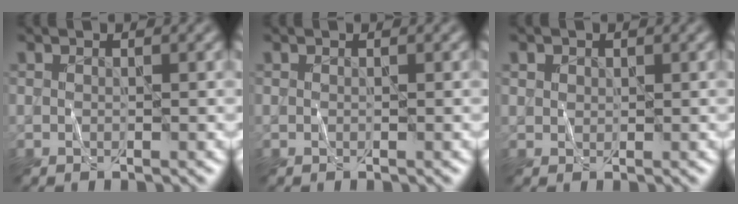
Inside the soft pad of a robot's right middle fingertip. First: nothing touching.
{"total": 0.0}
{"total": 1.0, "force": [0.5, 0.8, 0.2], "torque": [-0.003, -0.001, 0.010]}